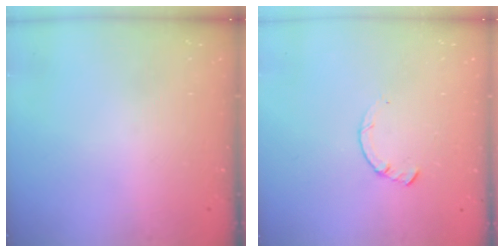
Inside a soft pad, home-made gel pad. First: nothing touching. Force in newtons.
{"total": 1.4, "press": 1.4, "slide": 0.2}